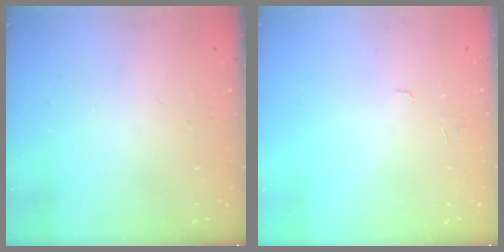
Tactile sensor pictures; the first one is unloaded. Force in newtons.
{"total": 3.6, "press": 3.5, "slide": 0.2}